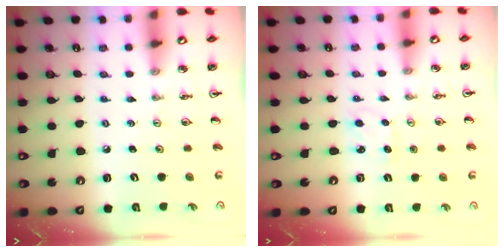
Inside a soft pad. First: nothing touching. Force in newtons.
{"total": 4.2, "press": 4.2, "slide": 0.5}